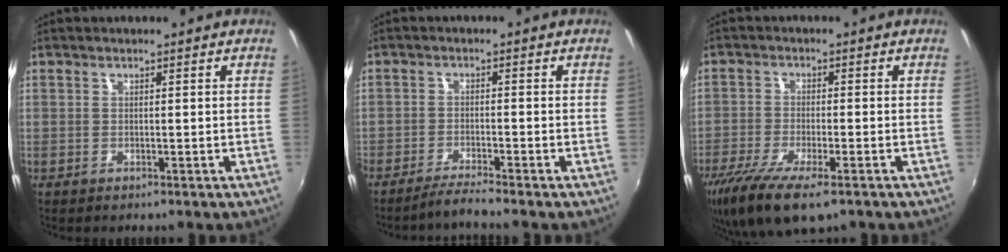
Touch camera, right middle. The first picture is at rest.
{"total": 3.8, "force": [-3.4, -0.9, 1.5], "torque": [-0.045, -0.007, -0.065]}
{"total": 12.7, "force": [-8.5, 3.8, 8.7], "torque": [-0.192, -0.046, -0.152]}